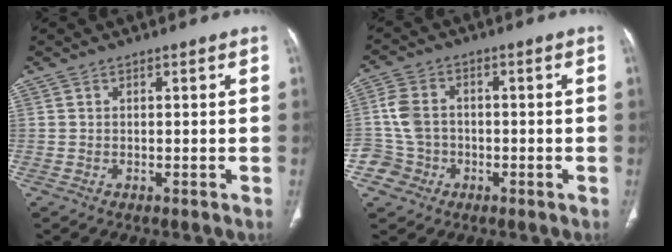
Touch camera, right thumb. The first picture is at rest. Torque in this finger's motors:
{"motor_torque": [0.55, 1.77, 0.87, 0.02, 0.03]}